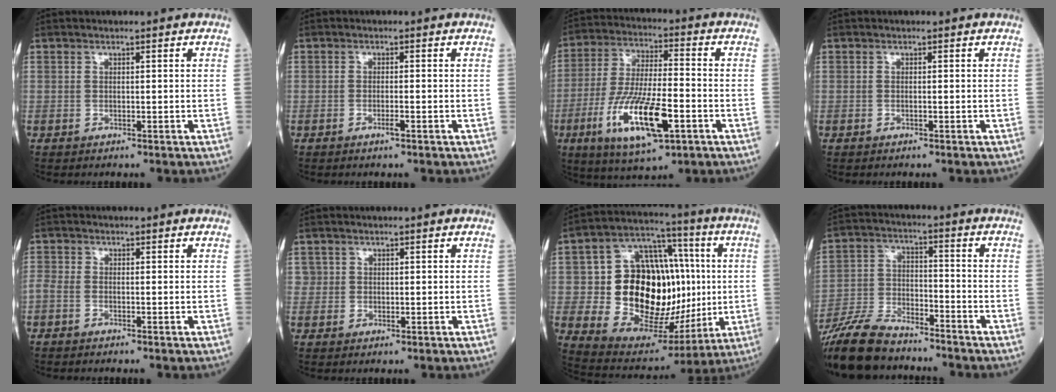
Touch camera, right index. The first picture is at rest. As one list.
[{"total": 1.6, "force": [-0.8, 0.3, 1.4], "torque": [-0.030, -0.001, -0.014]}, {"total": 16.3, "force": [-6.1, 4.1, 14.6], "torque": [-0.298, -0.019, -0.101]}, {"total": 0.5, "force": [-0.1, 0.2, 0.5], "torque": [-0.016, -0.001, -0.003]}, {"total": 3.2, "force": [-1.2, 1.9, 2.3], "torque": [-0.078, 0.013, -0.024]}, {"total": 2.7, "force": [0.4, 2.5, 1.0], "torque": [-0.028, 0.010, 0.013]}, {"total": 24.1, "force": [0.0, 13.7, 19.9], "torque": [-0.323, 0.046, 0.016]}, {"total": 15.9, "force": [-13.5, 5.0, 6.9], "torque": [-0.156, -0.017, -0.245]}]